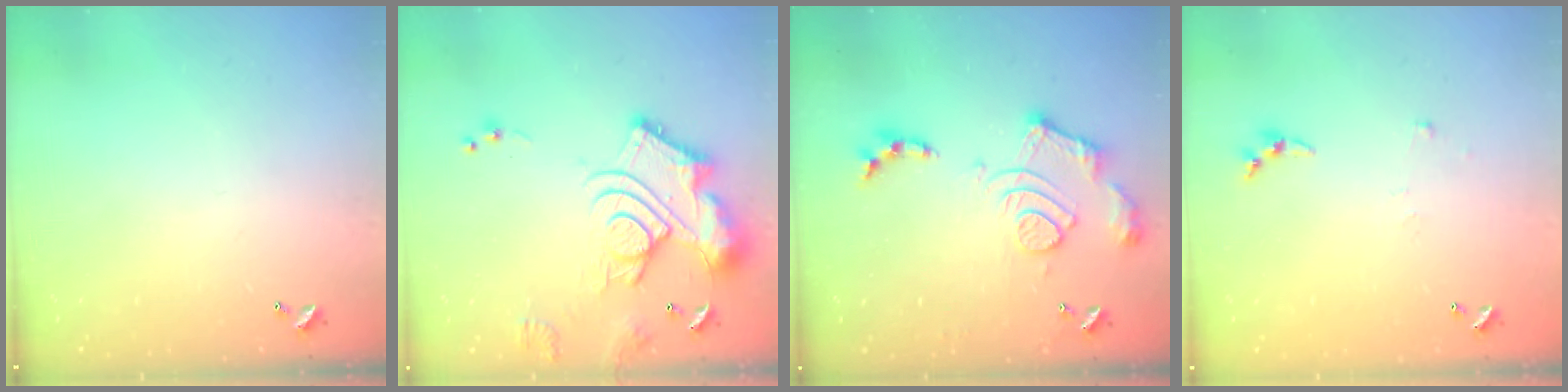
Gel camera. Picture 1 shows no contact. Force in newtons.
{"total": 18.1, "press": 18.0, "slide": 1.9}
{"total": 14.9, "press": 14.9, "slide": 1.1}
{"total": 4.1, "press": 4.1, "slide": 0.5}